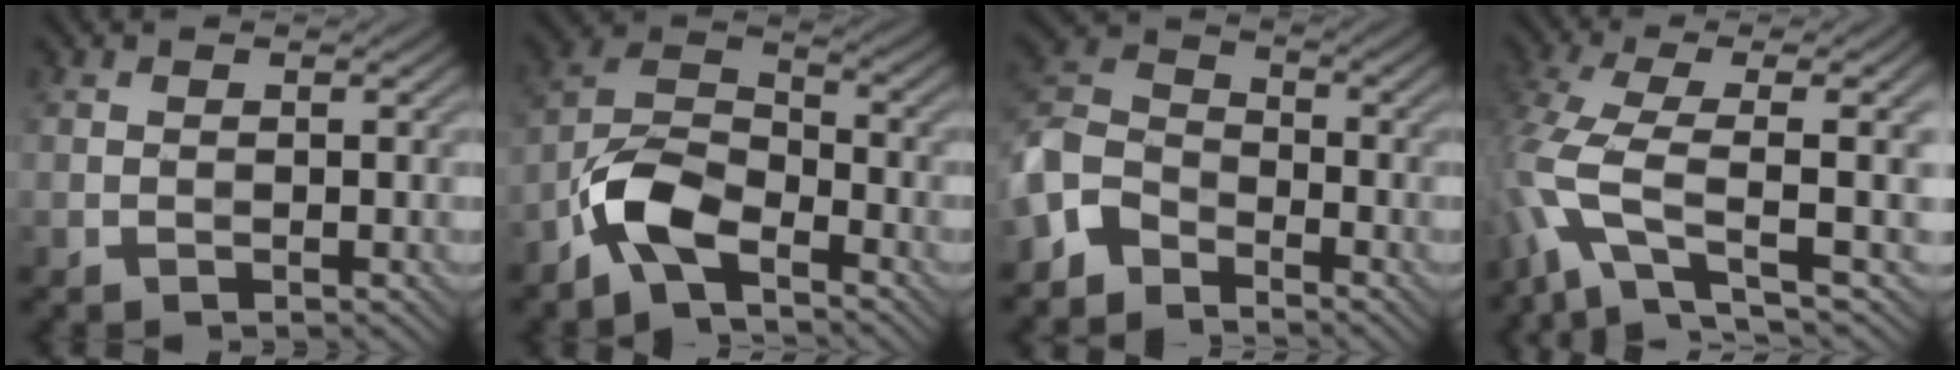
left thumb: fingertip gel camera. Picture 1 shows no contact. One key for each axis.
{"total": 8.0, "fx": -5.0, "fy": 3.4, "fz": 5.2, "tx": -0.104, "ty": 0.008, "tz": -0.117}
{"total": 7.0, "fx": -5.3, "fy": 3.6, "fz": 2.7, "tx": -0.065, "ty": 0.002, "tz": -0.130}
{"total": 11.6, "fx": -0.5, "fy": 4.0, "fz": 10.9, "tx": -0.231, "ty": 0.001, "tz": -0.015}